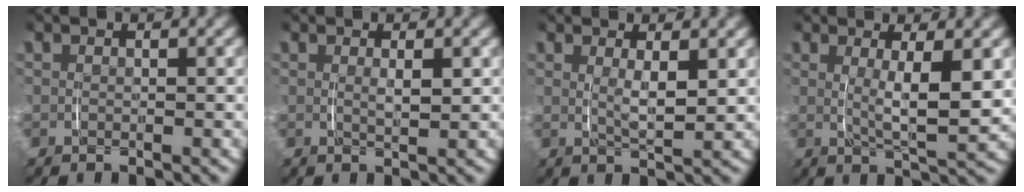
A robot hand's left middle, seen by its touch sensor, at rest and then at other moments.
{"total": 1.4, "force": [0.6, 0.1, 1.2], "torque": [-0.023, -0.007, 0.014]}
{"total": 2.7, "force": [1.1, 0.5, 2.5], "torque": [-0.045, -0.012, 0.023]}
{"total": 4.6, "force": [1.0, 0.9, 4.4], "torque": [-0.074, -0.016, 0.022]}